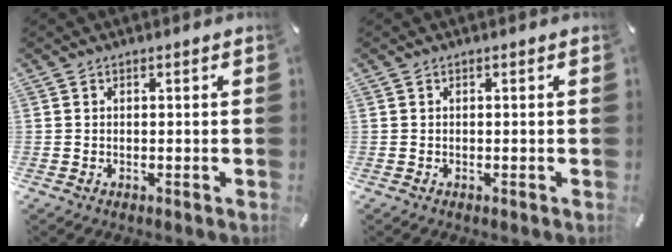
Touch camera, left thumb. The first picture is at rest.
{"total": 0.0}